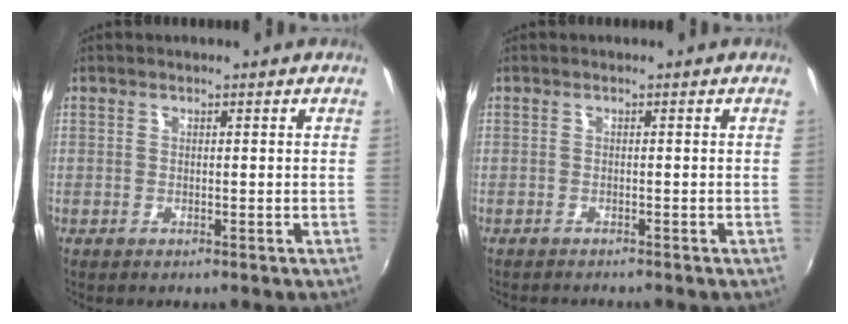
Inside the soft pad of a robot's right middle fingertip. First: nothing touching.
{"total": 1.6, "force": [-1.6, 0.2, 0.3], "torque": [-0.011, -0.011, -0.026]}